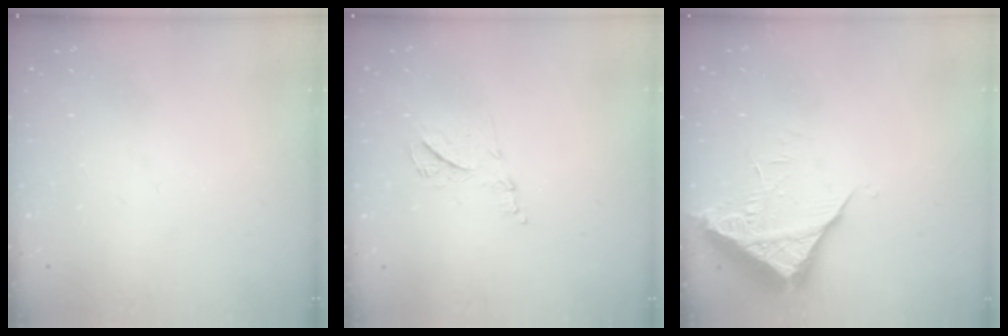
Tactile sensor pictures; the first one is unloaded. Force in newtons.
{"total": 9.1, "press": 9.1, "slide": 0.5}
{"total": 7.0, "press": 7.0, "slide": 0.6}